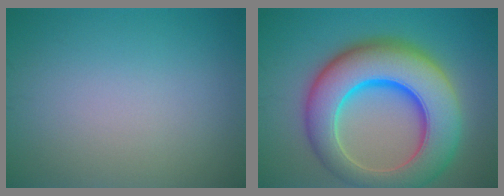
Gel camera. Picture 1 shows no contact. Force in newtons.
{"total": 12.6, "press": 12.6, "slide": 0.4}